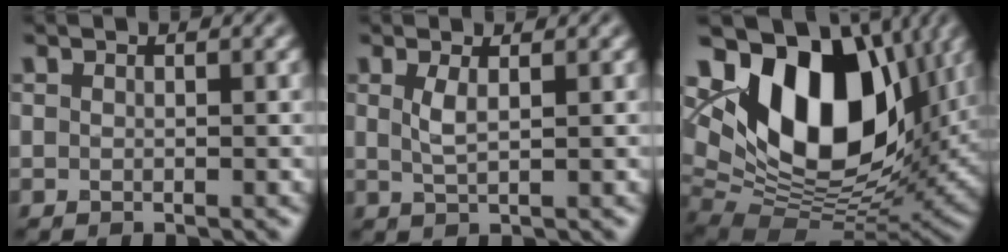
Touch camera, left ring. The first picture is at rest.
{"total": 1.7, "force": [0.6, 0.4, 1.5], "torque": [-0.035, -0.002, 0.012]}
{"total": 15.3, "force": [4.9, 9.1, 11.2], "torque": [-0.168, 0.004, 0.079]}